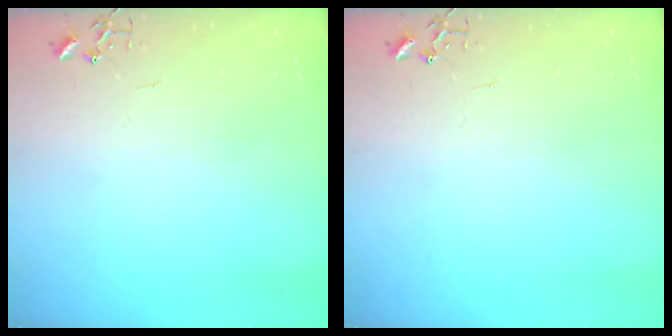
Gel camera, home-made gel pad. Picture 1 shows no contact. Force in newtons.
{"total": 0.0}